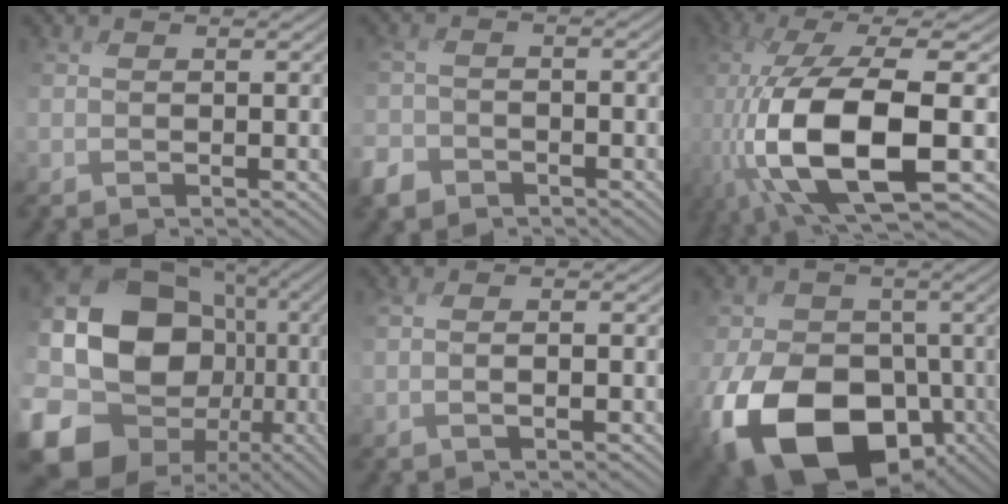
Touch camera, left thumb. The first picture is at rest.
{"total": 3.5, "force": [-2.6, 2.3, 0.5], "torque": [-0.023, -0.006, -0.060]}
{"total": 15.8, "force": [-4.1, 5.9, 14.1], "torque": [-0.311, -0.026, -0.063]}
{"total": 21.7, "force": [-0.5, 18.2, 11.7], "torque": [-0.297, -0.031, -0.004]}
{"total": 1.9, "force": [-0.1, 0.5, 1.8], "torque": [-0.041, -0.003, -0.003]}
{"total": 18.0, "force": [-6.6, 13.0, 10.6], "torque": [-0.230, -0.050, -0.113]}